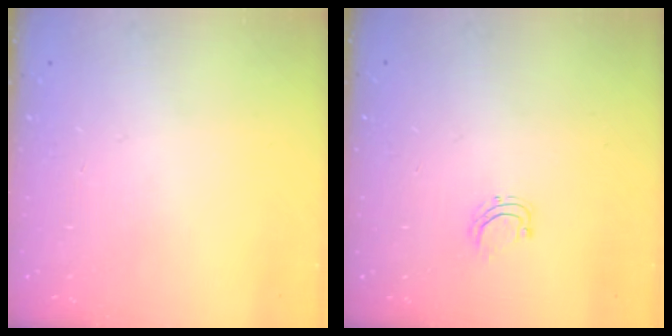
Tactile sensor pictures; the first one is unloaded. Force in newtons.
{"total": 4.3, "press": 4.3, "slide": 0.3}